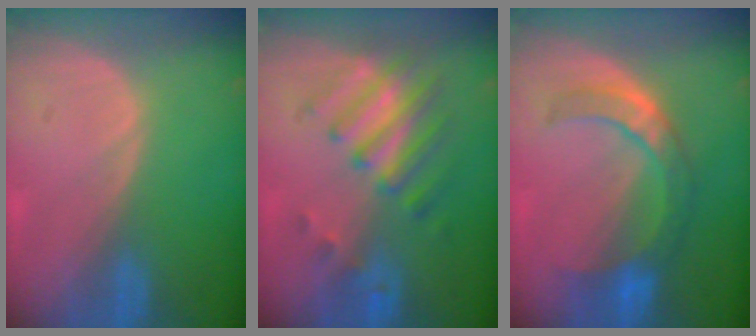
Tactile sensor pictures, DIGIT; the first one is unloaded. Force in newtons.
{"total": 7.9, "press": 6.9, "slide": 3.9}
{"total": 7.3, "press": 7.1, "slide": 1.6}